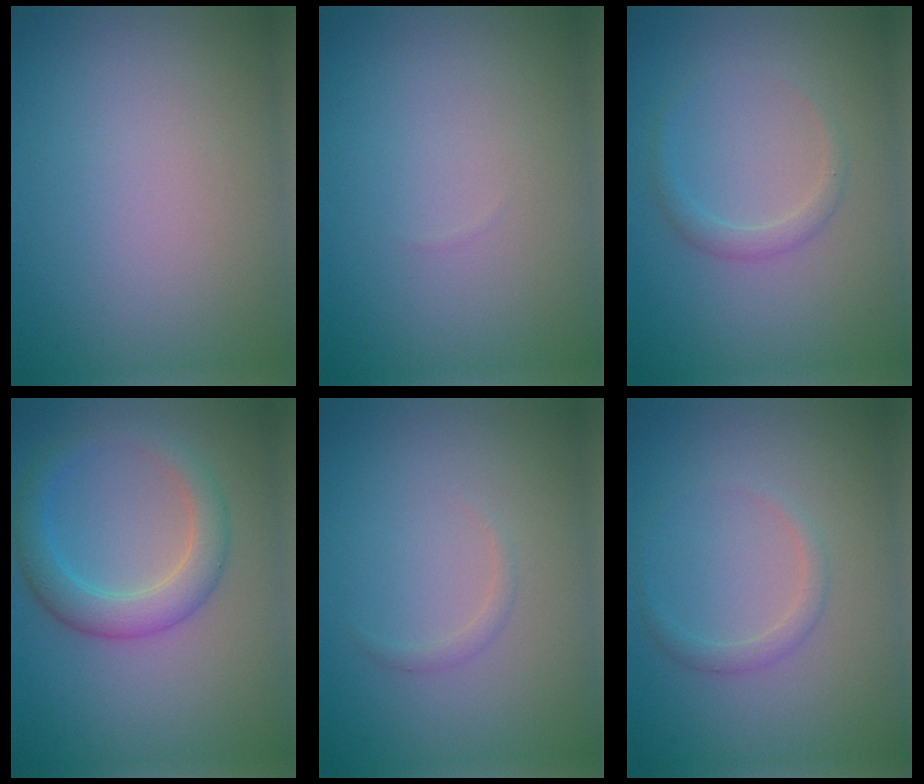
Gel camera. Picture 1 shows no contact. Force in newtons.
{"total": 0.0}
{"total": 1.4, "press": 1.4, "slide": 0.2}
{"total": 3.9, "press": 3.9, "slide": 0.1}
{"total": 0.7, "press": 0.7, "slide": 0.1}
{"total": 1.2, "press": 1.2, "slide": 0.1}